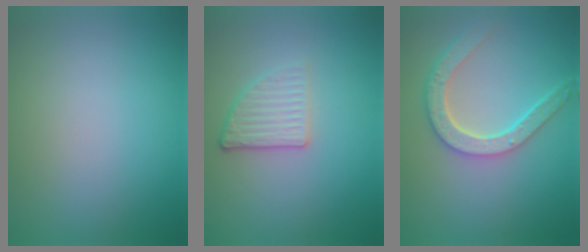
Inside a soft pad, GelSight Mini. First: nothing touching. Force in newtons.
{"total": 2.8, "press": 2.3, "slide": 1.6}
{"total": 4.8, "press": 3.9, "slide": 2.8}